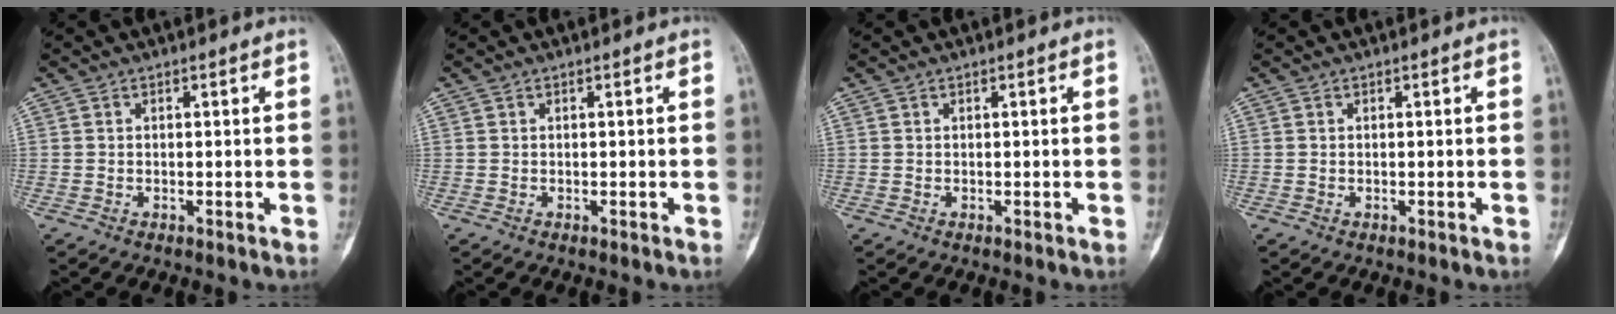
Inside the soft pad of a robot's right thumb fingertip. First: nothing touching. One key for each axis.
{"total": 0.0}
{"total": 0.0}
{"total": 0.0}